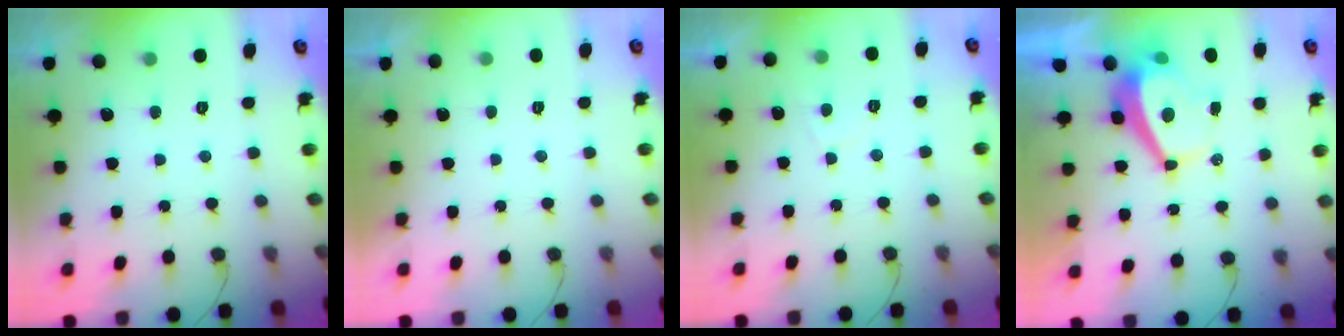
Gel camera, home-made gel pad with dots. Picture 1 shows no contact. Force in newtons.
{"total": 2.3, "press": 2.3, "slide": 0.4}
{"total": 0.5, "press": 0.2, "slide": 0.5}
{"total": 5.3, "press": 5.2, "slide": 0.7}